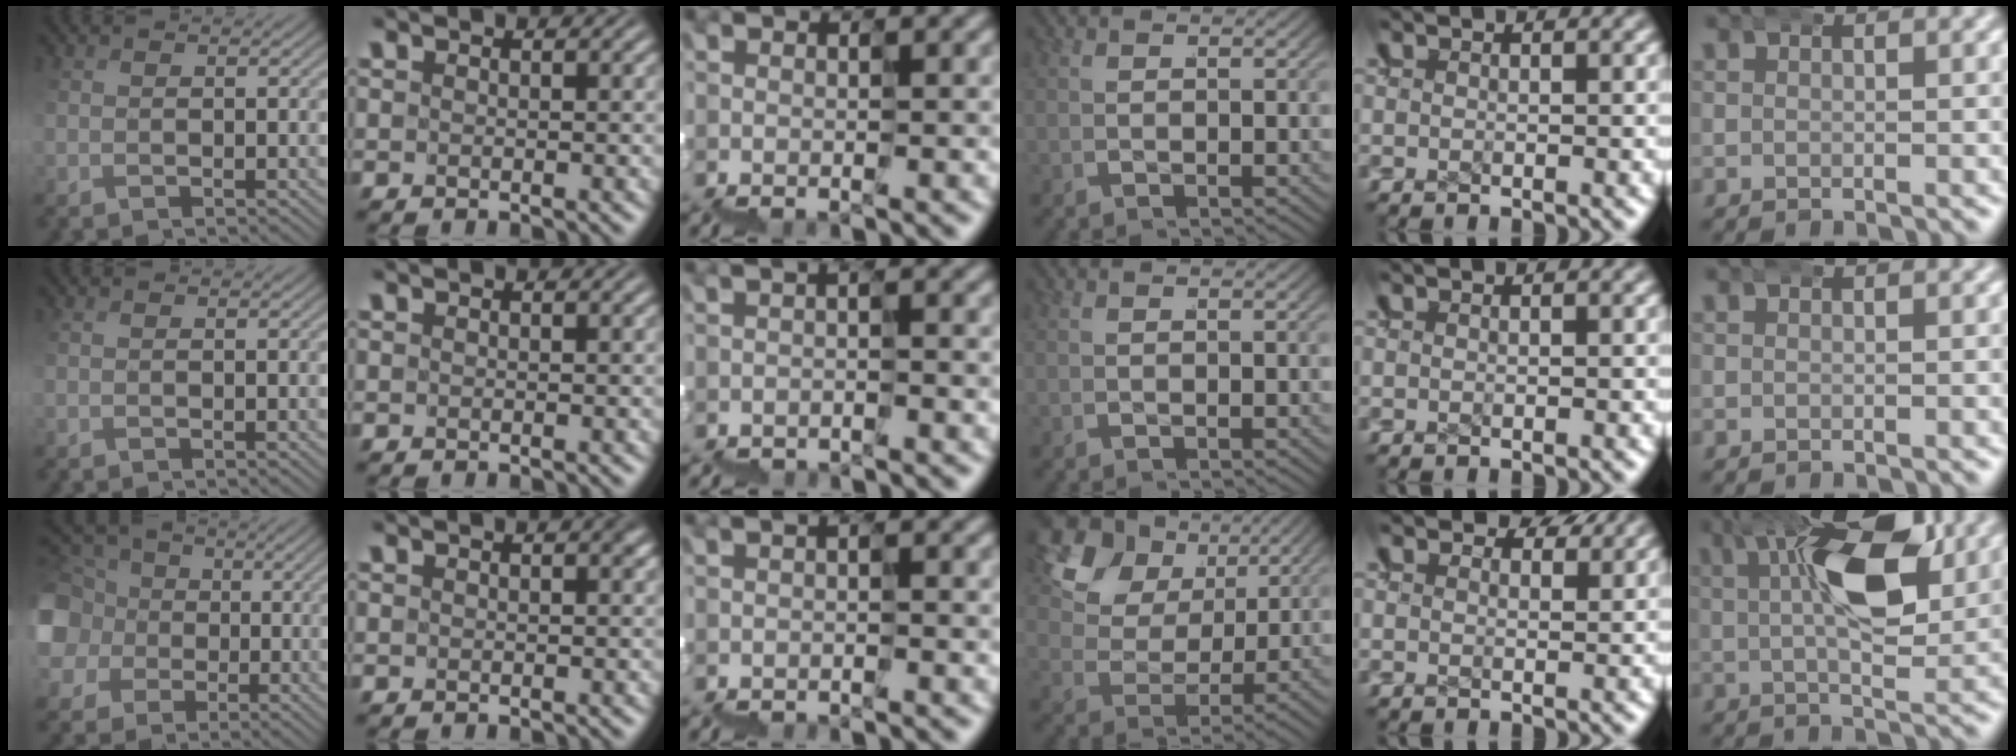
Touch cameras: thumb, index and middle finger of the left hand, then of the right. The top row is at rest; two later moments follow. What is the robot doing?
{"motion": "wrap", "object": "ethernet cable"}